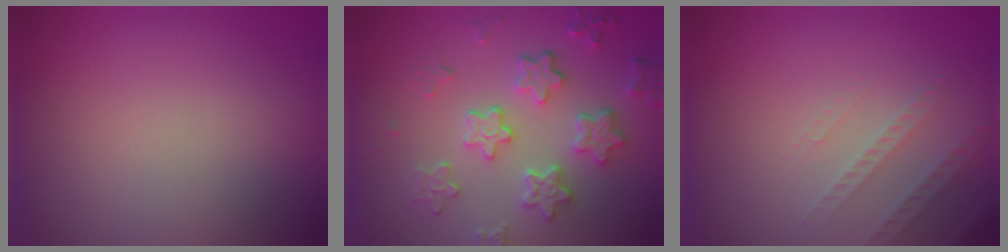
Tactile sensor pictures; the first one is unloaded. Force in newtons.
{"total": 4.7, "press": 4.1, "slide": 2.3}
{"total": 2.2, "press": 2.1, "slide": 0.7}